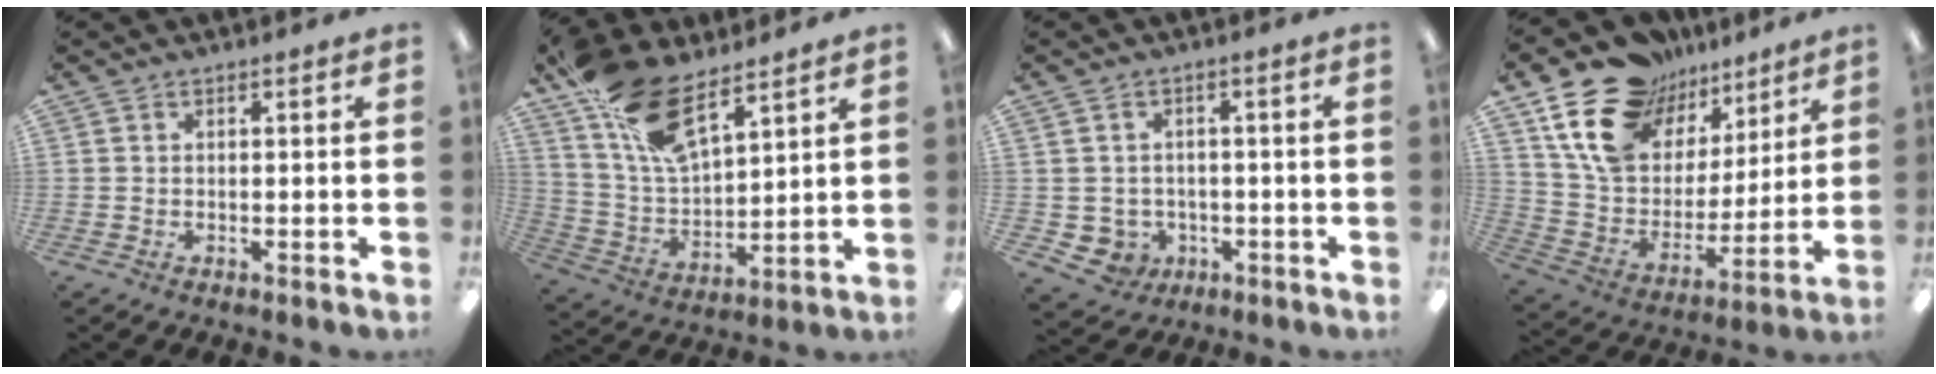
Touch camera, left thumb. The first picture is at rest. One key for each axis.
{"total": 16.9, "fx": 11.2, "fy": 7.4, "fz": 10.2, "tx": -0.198, "ty": -0.046, "tz": 0.207}
{"total": 3.5, "fx": -0.4, "fy": 3.5, "fz": 0.4, "tx": -0.024, "ty": 0.002, "tz": -0.007}
{"total": 19.6, "fx": 12.3, "fy": 12.8, "fz": 8.3, "tx": -0.157, "ty": -0.064, "tz": 0.229}